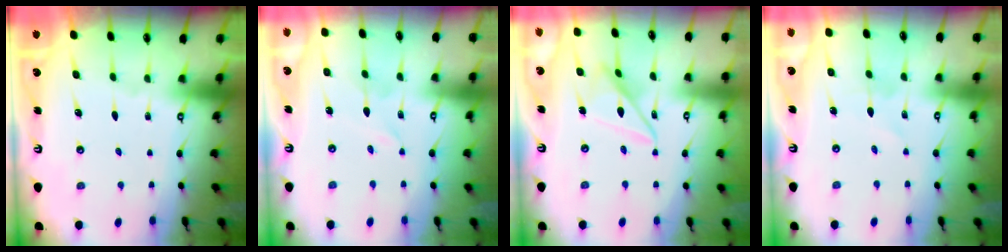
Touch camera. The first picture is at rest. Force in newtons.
{"total": 1.6, "press": 1.6, "slide": 0.1}
{"total": 11.1, "press": 11.0, "slide": 1.0}
{"total": 2.4, "press": 2.4, "slide": 0.2}